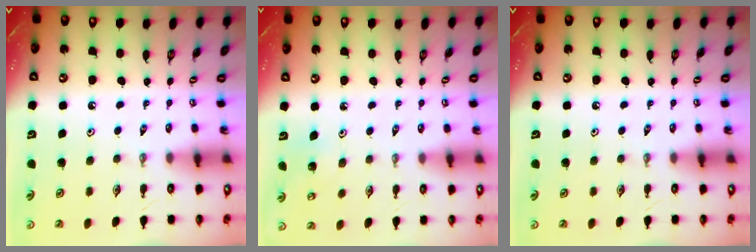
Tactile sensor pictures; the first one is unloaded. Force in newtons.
{"total": 5.3, "press": 5.3, "slide": 0.5}
{"total": 0.0}